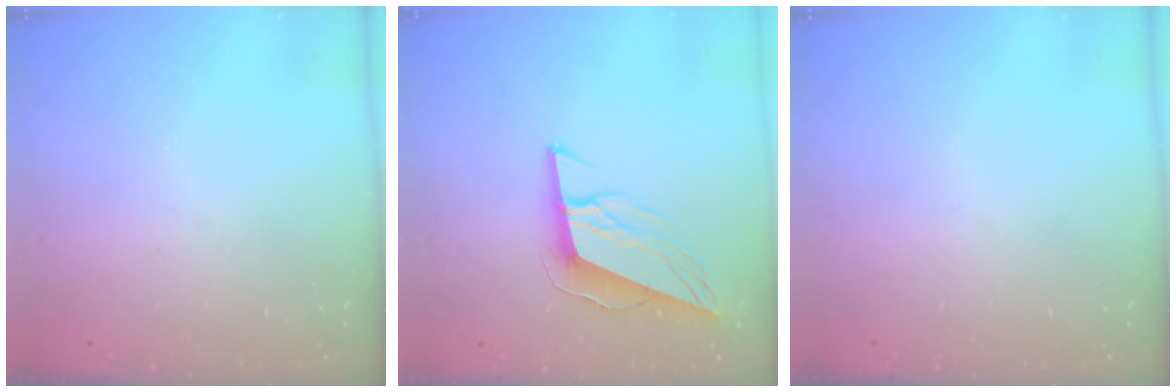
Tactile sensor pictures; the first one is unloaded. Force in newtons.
{"total": 13.0, "press": 12.6, "slide": 3.2}
{"total": 0.0}